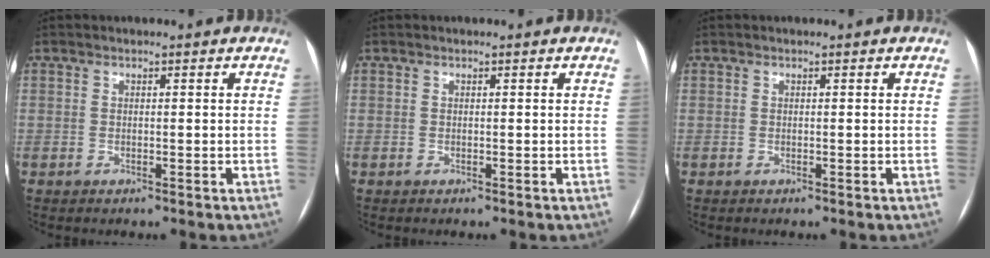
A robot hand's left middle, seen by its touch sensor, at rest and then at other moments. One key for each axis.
{"total": 0.0}
{"total": 0.0}